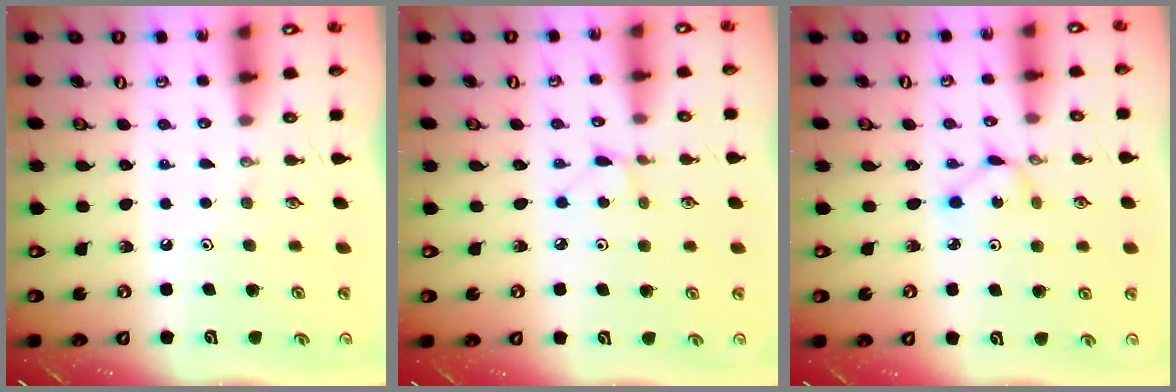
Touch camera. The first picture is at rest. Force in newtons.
{"total": 2.8, "press": 2.8, "slide": 0.3}
{"total": 1.6, "press": 1.6, "slide": 0.2}